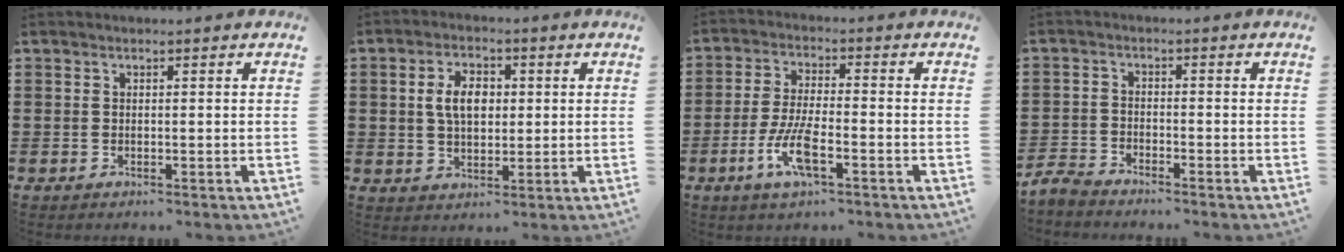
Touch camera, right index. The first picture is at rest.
{"total": 5.7, "force": [0.9, 3.5, 4.4], "torque": [-0.094, 0.009, 0.008]}
{"total": 7.2, "force": [-3.1, 1.8, 6.3], "torque": [-0.141, -0.015, -0.060]}
{"total": 3.0, "force": [-3.0, 0.2, 0.2], "torque": [-0.022, -0.003, -0.067]}